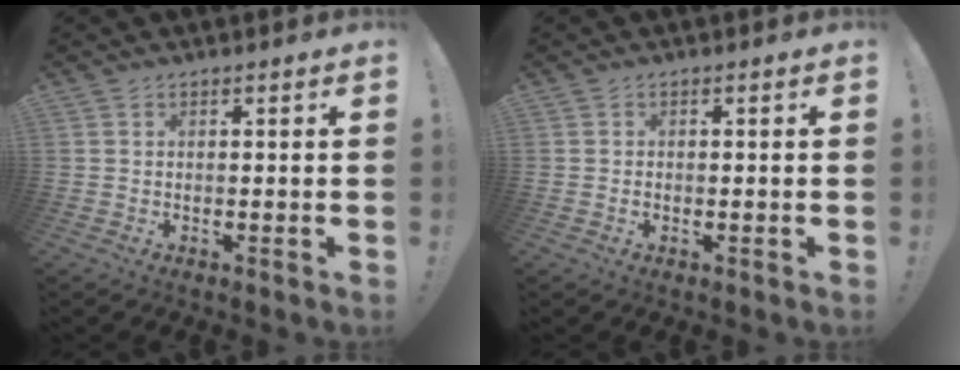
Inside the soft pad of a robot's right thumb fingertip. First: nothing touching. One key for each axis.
{"total": 0.6, "fx": -0.4, "fy": 0.4, "fz": 0.1, "tx": -0.009, "ty": 0.003, "tz": -0.007}